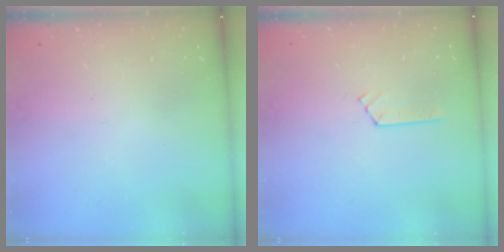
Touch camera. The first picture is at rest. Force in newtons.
{"total": 4.3, "press": 4.3, "slide": 0.5}